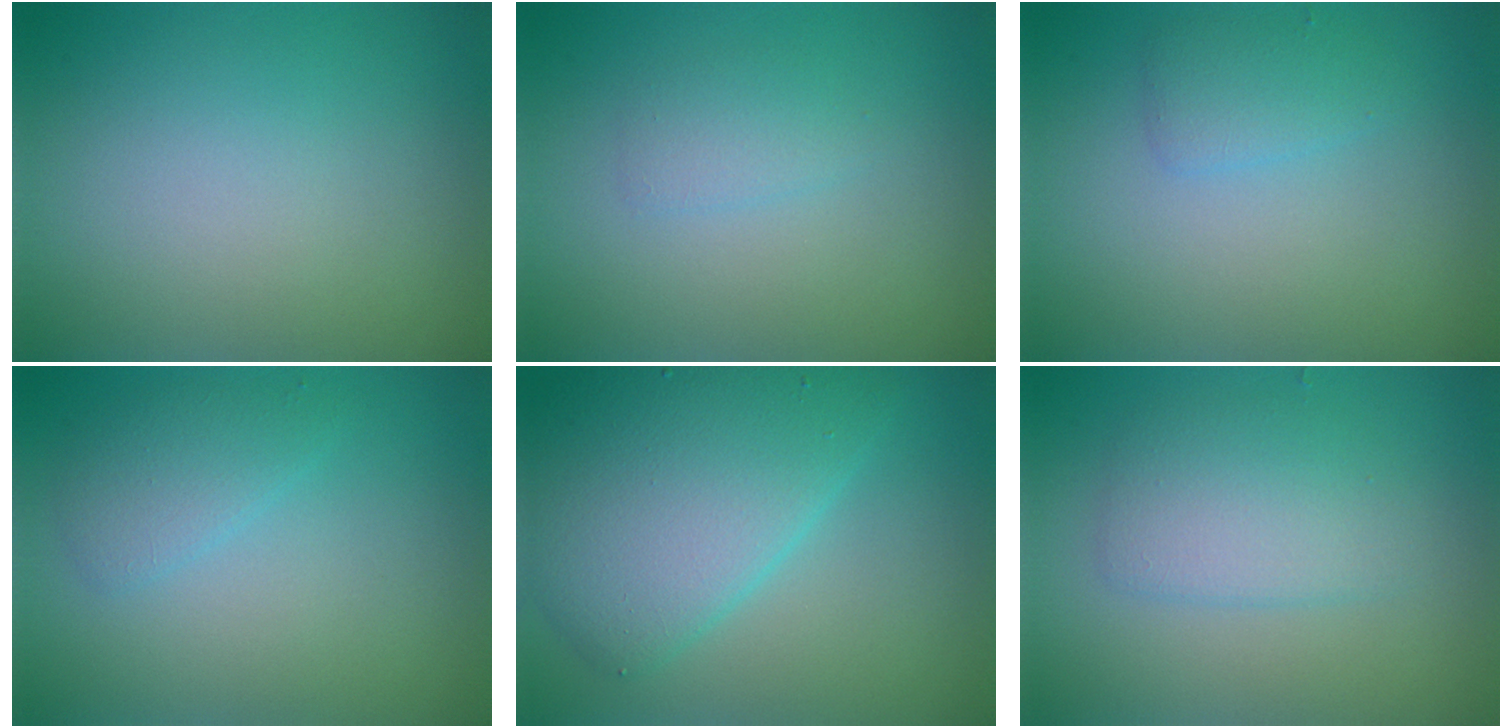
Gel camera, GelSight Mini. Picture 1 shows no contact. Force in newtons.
{"total": 1.3, "press": 1.3, "slide": 0.0}
{"total": 1.7, "press": 1.7, "slide": 0.1}
{"total": 2.0, "press": 2.0, "slide": 0.1}
{"total": 7.9, "press": 7.9, "slide": 0.4}
{"total": 2.3, "press": 2.3, "slide": 0.1}